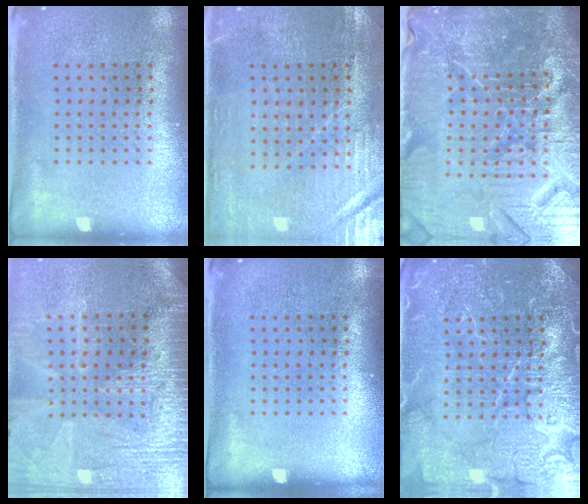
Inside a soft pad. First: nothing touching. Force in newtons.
{"total": 0.9, "press": 0.8, "slide": 0.3}
{"total": 7.1, "press": 6.3, "slide": 3.3}
{"total": 3.6, "press": 3.3, "slide": 1.5}
{"total": 0.0}
{"total": 7.0, "press": 6.9, "slide": 0.9}